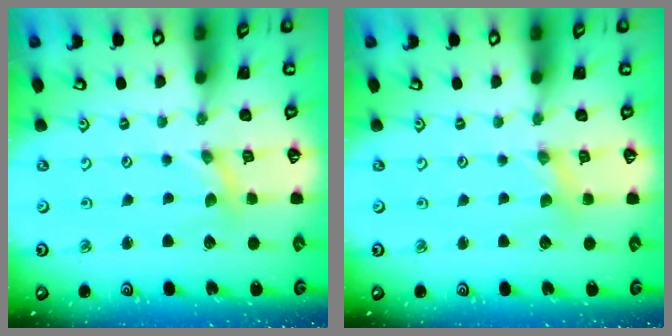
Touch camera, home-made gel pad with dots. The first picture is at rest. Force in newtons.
{"total": 1.6, "press": 1.6, "slide": 0.3}